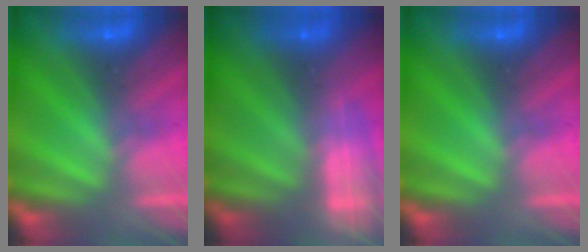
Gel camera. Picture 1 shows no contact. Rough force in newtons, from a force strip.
{"total": 2.5}
{"total": 0.0}